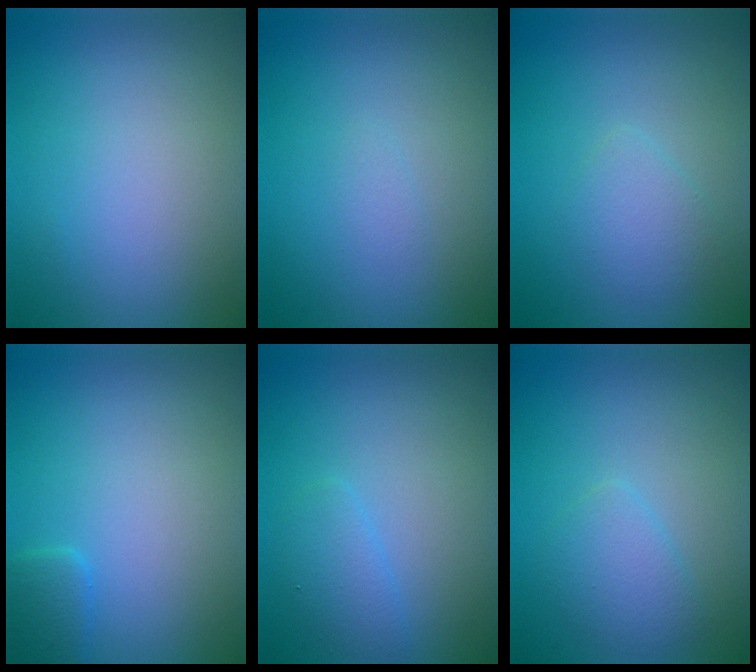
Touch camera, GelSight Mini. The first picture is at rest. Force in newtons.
{"total": 0.5, "press": 0.5, "slide": 0.1}
{"total": 1.8, "press": 1.8, "slide": 0.1}
{"total": 1.4, "press": 1.4, "slide": 0.1}
{"total": 1.6, "press": 1.6, "slide": 0.0}
{"total": 2.0, "press": 2.0, "slide": 0.1}